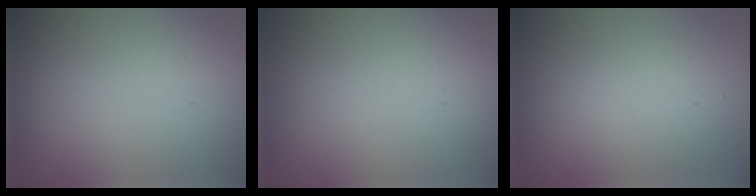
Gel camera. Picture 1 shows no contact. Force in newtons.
{"total": 0.0}
{"total": 2.8, "press": 2.8, "slide": 0.2}